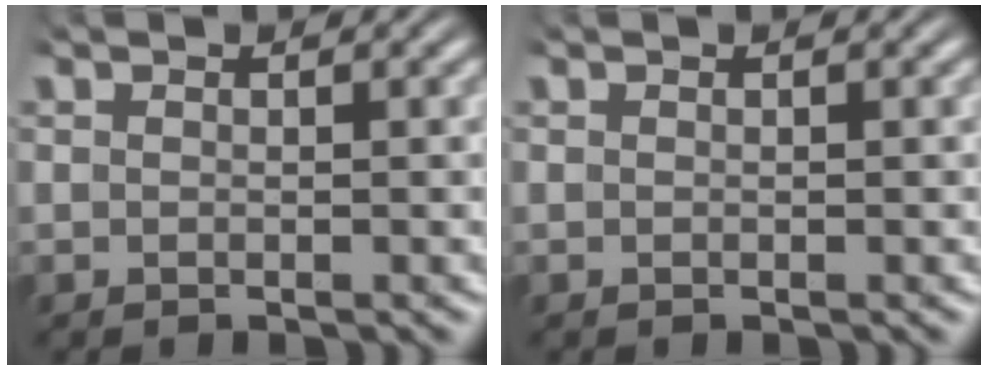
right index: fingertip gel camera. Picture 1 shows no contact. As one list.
[{"total": 0.0}]